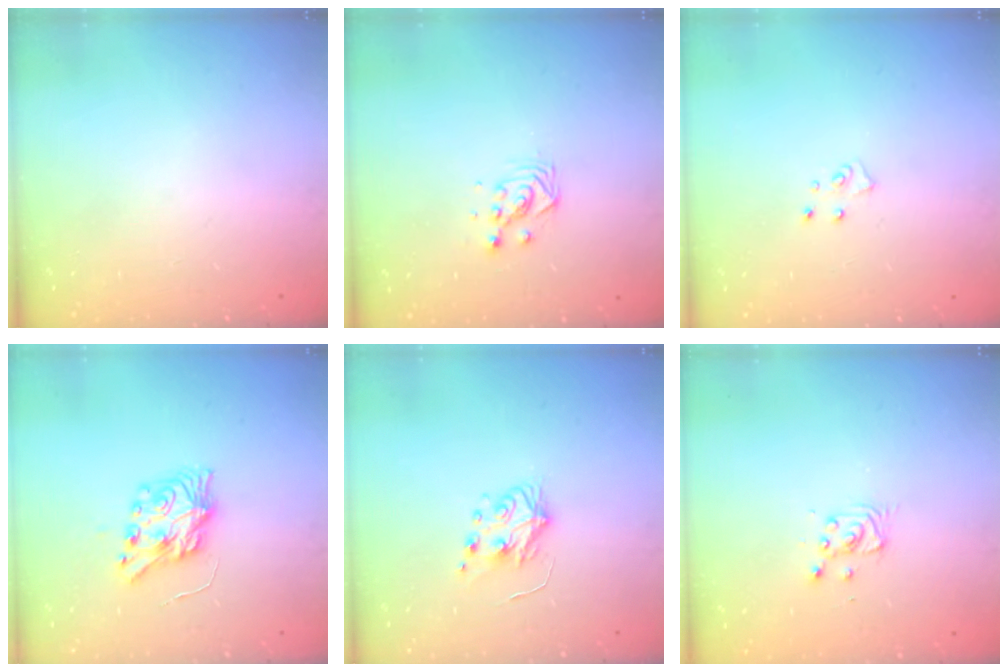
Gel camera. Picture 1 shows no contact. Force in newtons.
{"total": 3.3, "press": 3.3, "slide": 0.2}
{"total": 5.1, "press": 5.1, "slide": 0.4}
{"total": 8.1, "press": 8.1, "slide": 0.2}
{"total": 5.9, "press": 5.9, "slide": 0.6}
{"total": 3.3, "press": 3.3, "slide": 0.4}